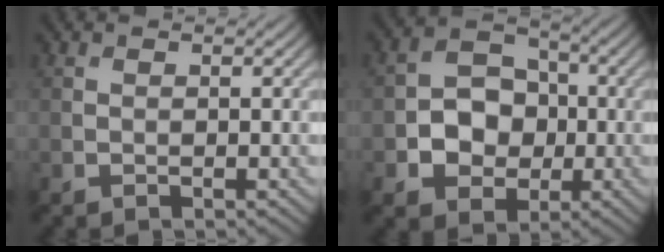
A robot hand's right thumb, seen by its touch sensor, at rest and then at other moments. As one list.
[{"total": 6.6, "force": [-1.2, 5.5, 3.5], "torque": [-0.061, 0.002, -0.037]}]